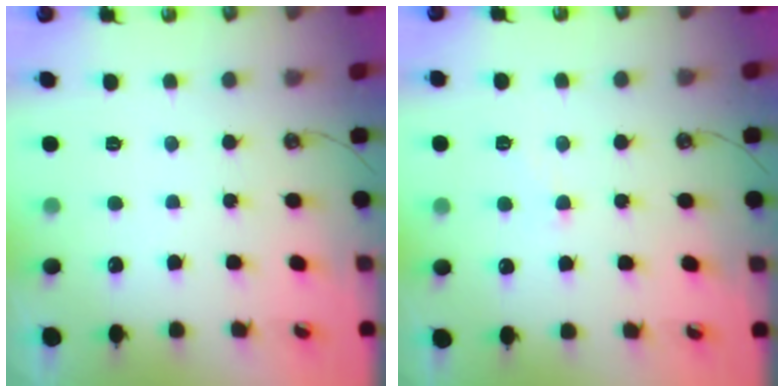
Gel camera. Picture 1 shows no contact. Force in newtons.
{"total": 2.1, "press": 2.0, "slide": 0.5}